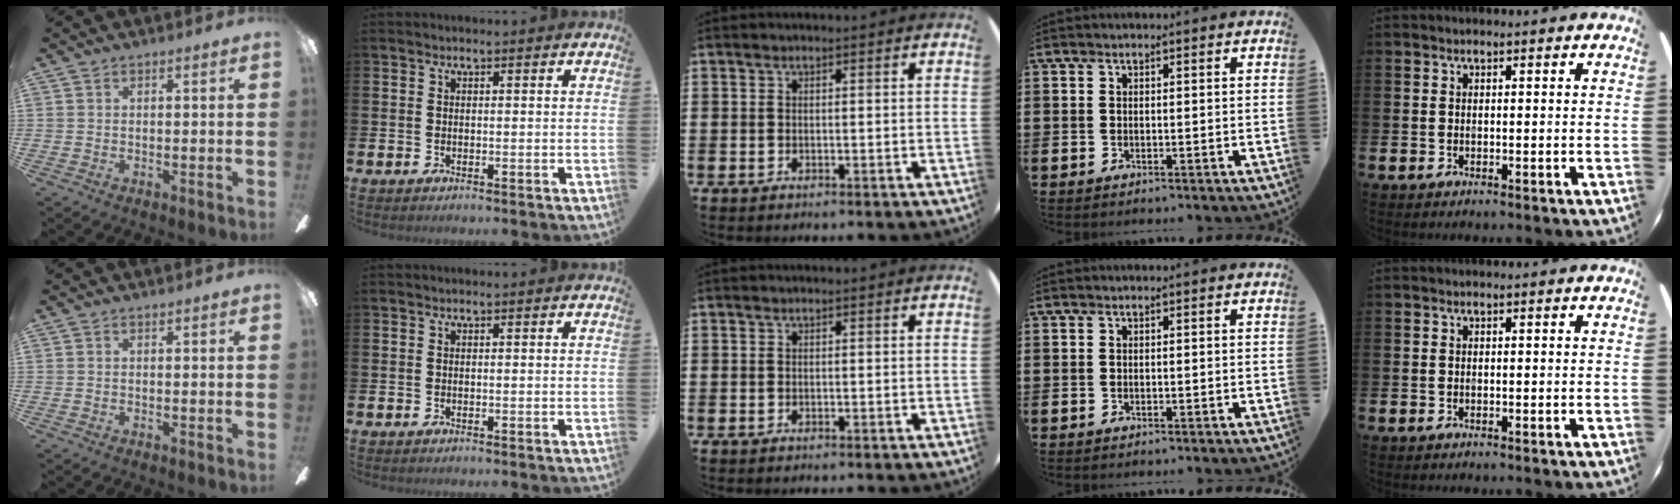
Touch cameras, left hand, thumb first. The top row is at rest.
{}